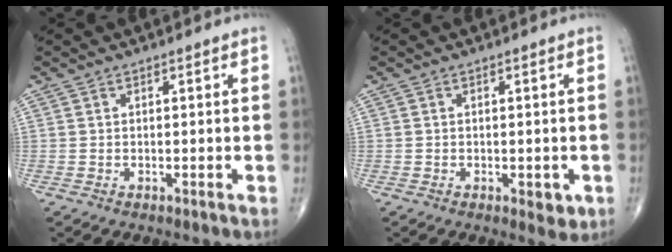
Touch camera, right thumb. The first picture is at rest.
{"total": 2.9, "force": [-0.9, 1.4, 2.4], "torque": [-0.019, -0.004, -0.008]}